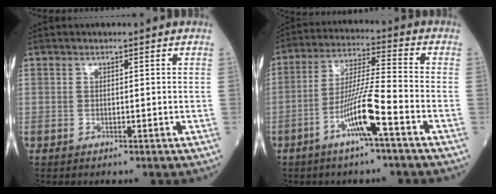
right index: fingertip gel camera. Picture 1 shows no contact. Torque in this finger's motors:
{"motor_torque": [1.48, -0.56, 0.72, 0.21]}